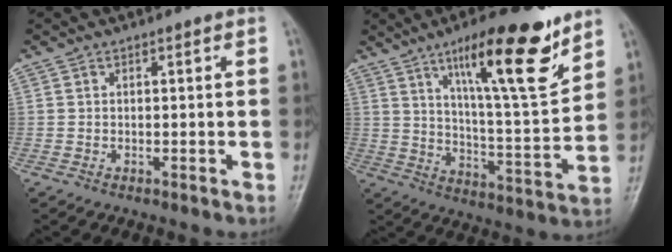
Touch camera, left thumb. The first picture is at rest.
{"total": 18.6, "force": [11.4, 4.1, 14.1], "torque": [-0.193, -0.063, 0.186]}